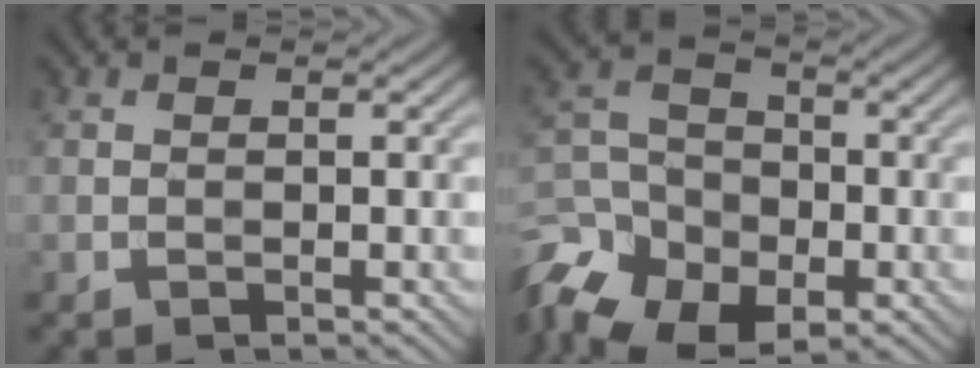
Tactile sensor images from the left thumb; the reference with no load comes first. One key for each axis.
{"total": 16.2, "fx": -9.5, "fy": 11.5, "fz": 6.4, "tx": -0.162, "ty": -0.058, "tz": -0.155}